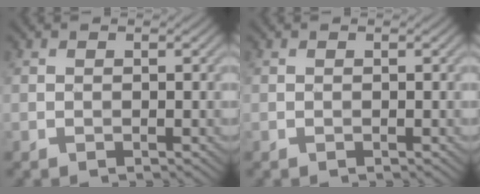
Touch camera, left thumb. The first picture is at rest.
{"total": 0.0}